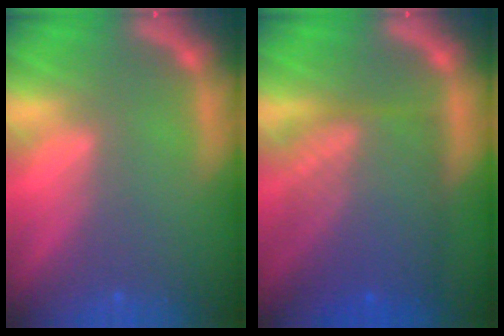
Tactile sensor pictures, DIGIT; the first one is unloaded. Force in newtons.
{"total": 9.1}